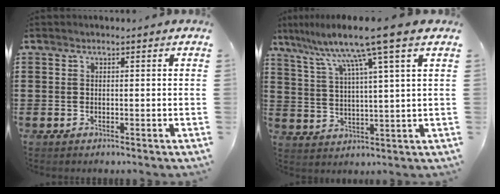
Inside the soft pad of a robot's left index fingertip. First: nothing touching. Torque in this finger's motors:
{"motor_torque": [2.14, 0.00, 1.05, 0.21]}